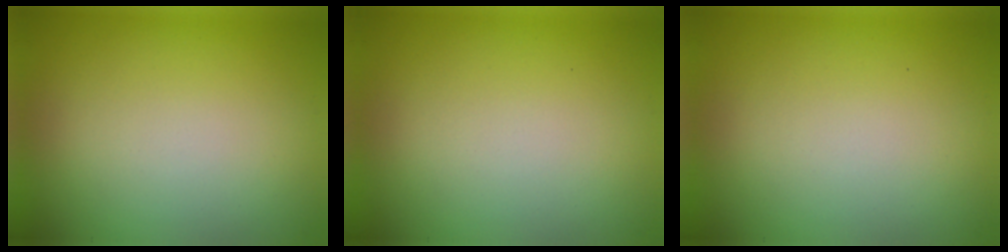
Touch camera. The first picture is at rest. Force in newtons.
{"total": 0.0}
{"total": 0.0}